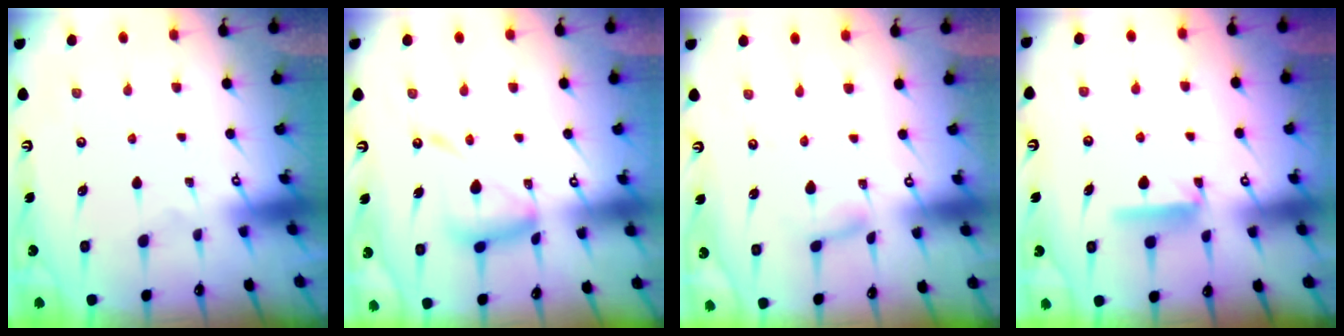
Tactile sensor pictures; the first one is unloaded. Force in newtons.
{"total": 13.5, "press": 13.4, "slide": 1.1}
{"total": 2.5, "press": 2.5, "slide": 0.4}
{"total": 6.5, "press": 6.5, "slide": 0.7}